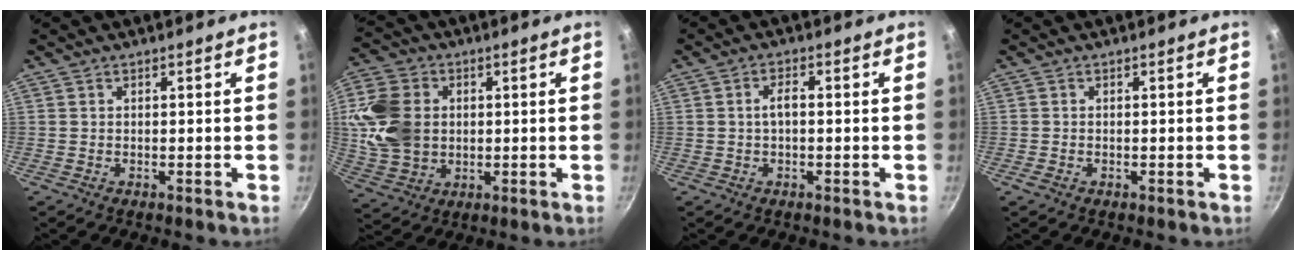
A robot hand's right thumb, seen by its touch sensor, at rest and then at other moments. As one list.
[{"total": 13.6, "force": [1.6, 10.7, 8.2], "torque": [-0.145, 0.001, 0.035]}, {"total": 2.7, "force": [-0.1, 1.3, 2.4], "torque": [-0.044, 0.014, -0.004]}, {"total": 0.7, "force": [-0.4, 0.5, 0.4], "torque": [-0.009, 0.000, -0.009]}]